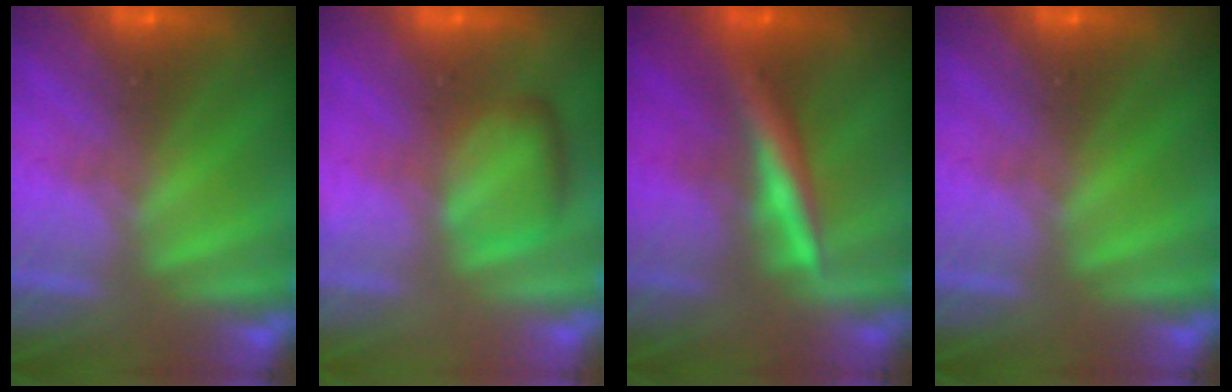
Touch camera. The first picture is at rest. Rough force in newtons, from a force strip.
{"total": 2.4}
{"total": 2.9}
{"total": 0.0}